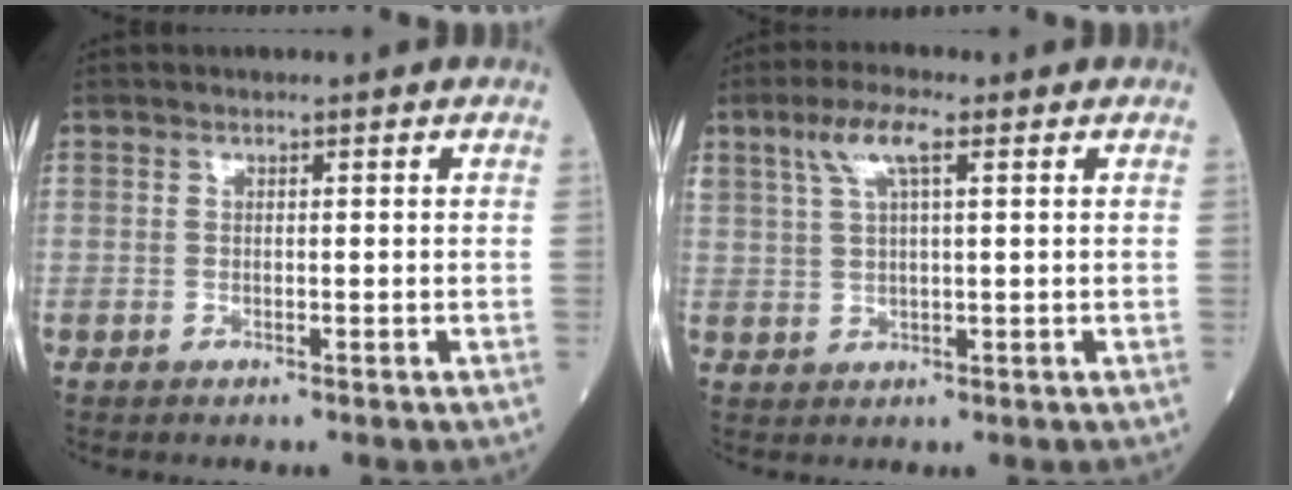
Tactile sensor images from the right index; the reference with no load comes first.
{"total": 5.4, "force": [2.7, 1.1, 4.6], "torque": [-0.099, 0.017, 0.055]}